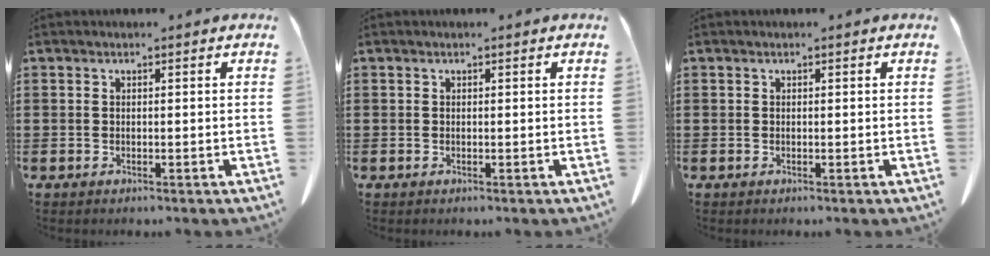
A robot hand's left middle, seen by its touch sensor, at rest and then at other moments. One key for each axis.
{"total": 0.0}
{"total": 0.0}